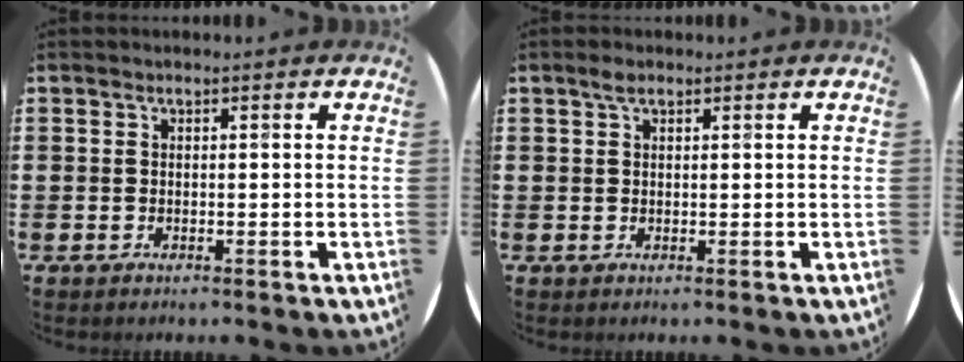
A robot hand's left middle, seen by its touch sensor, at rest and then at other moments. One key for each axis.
{"total": 1.4, "fx": 0.9, "fy": 0.7, "fz": 0.9, "tx": -0.011, "ty": 0.003, "tz": 0.014}